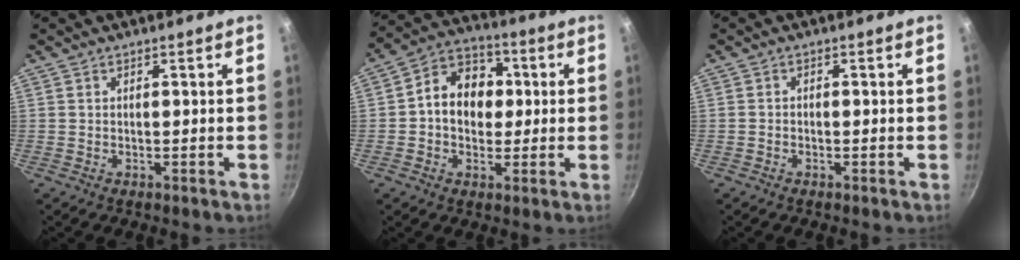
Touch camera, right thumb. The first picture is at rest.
{"total": 11.5, "force": [0.6, 9.2, 6.9], "torque": [-0.066, 0.021, -0.009]}
{"total": 0.7, "force": [-0.5, 0.4, 0.3], "torque": [-0.009, 0.005, -0.012]}